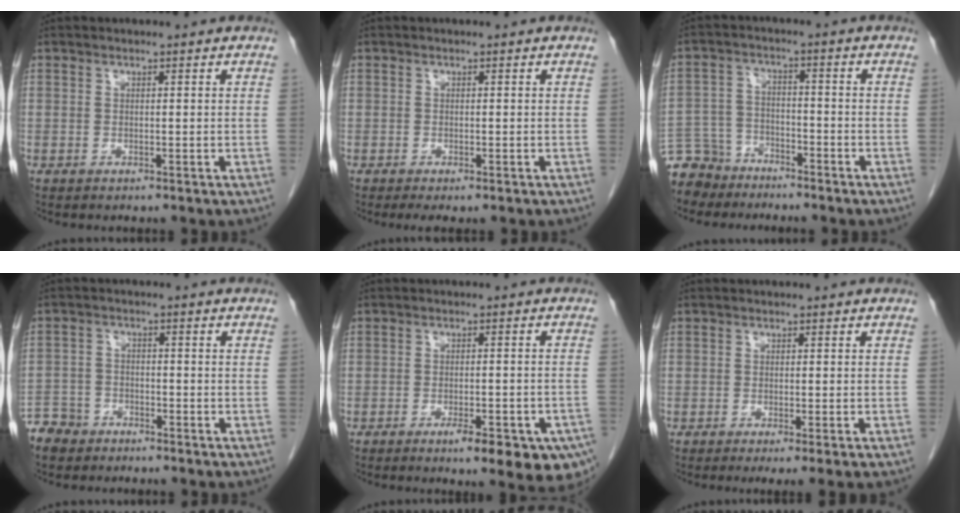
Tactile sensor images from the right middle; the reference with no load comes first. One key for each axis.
{"total": 2.1, "fx": -1.4, "fy": 0.7, "fz": 1.3, "tx": -0.017, "ty": -0.004, "tz": -0.018}
{"total": 8.4, "fx": -7.4, "fy": 4.1, "fz": 0.3, "tx": -0.011, "ty": 0.005, "tz": -0.137}
{"total": 5.4, "fx": -4.5, "fy": 3.0, "fz": 0.1, "tx": -0.001, "ty": 0.000, "tz": -0.087}
{"total": 11.3, "fx": -7.0, "fy": 2.8, "fz": 8.4, "tx": -0.058, "ty": 0.006, "tz": -0.089}
{"total": 4.0, "fx": -2.6, "fy": -0.2, "fz": 3.1, "tx": -0.034, "ty": -0.015, "tz": -0.035}